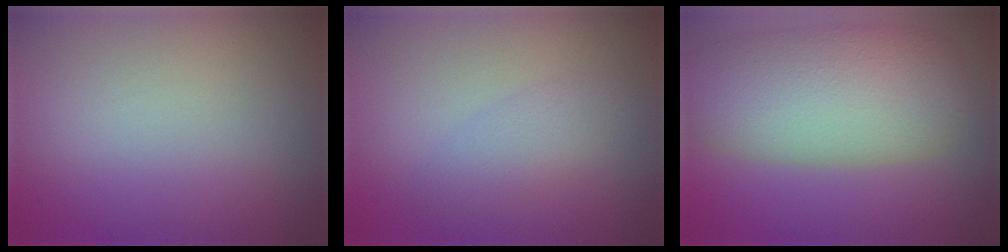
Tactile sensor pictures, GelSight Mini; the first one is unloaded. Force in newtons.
{"total": 2.0, "press": 2.0, "slide": 0.0}
{"total": 8.3, "press": 8.3, "slide": 0.2}